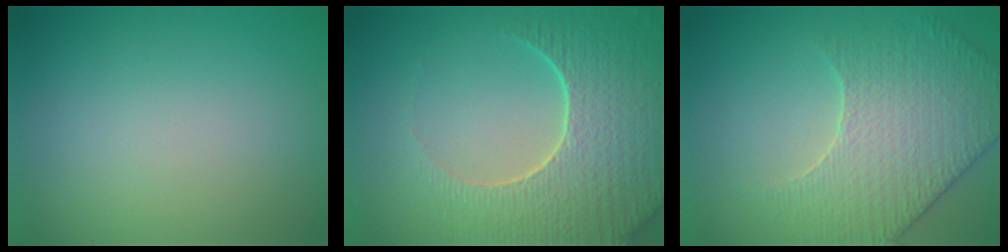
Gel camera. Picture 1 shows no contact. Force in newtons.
{"total": 7.3, "press": 5.8, "slide": 4.3}
{"total": 4.6, "press": 4.6, "slide": 0.2}